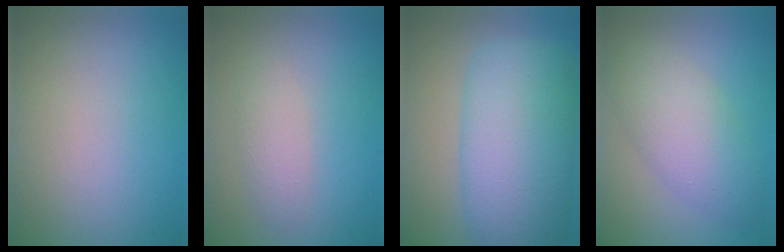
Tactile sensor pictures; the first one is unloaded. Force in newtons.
{"total": 1.8, "press": 1.8, "slide": 0.0}
{"total": 11.1, "press": 11.1, "slide": 0.1}
{"total": 5.0, "press": 5.0, "slide": 0.2}